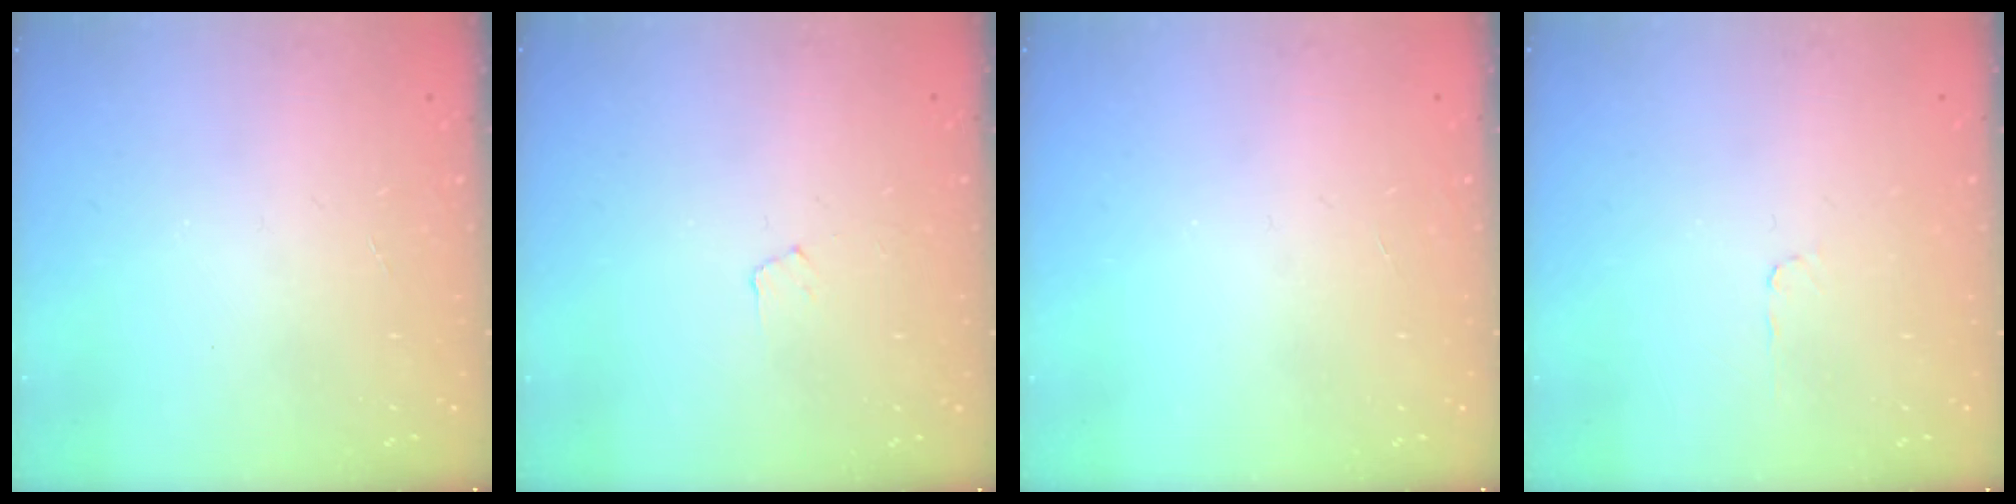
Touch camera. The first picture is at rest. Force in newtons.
{"total": 3.5, "press": 3.5, "slide": 0.4}
{"total": 0.0}
{"total": 2.7, "press": 2.6, "slide": 0.3}